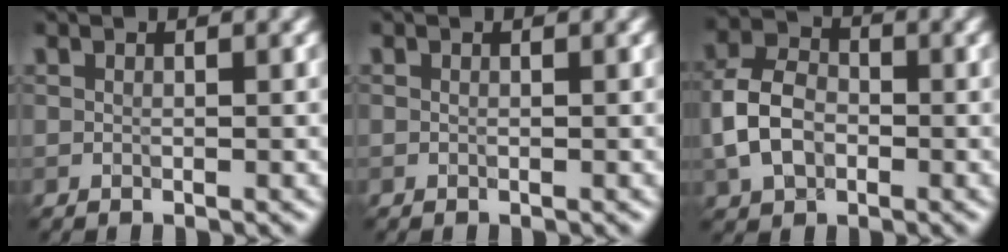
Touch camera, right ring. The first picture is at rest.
{"total": 0.0}
{"total": 5.4, "force": [-1.2, 3.9, 3.5], "torque": [-0.079, 0.005, -0.029]}